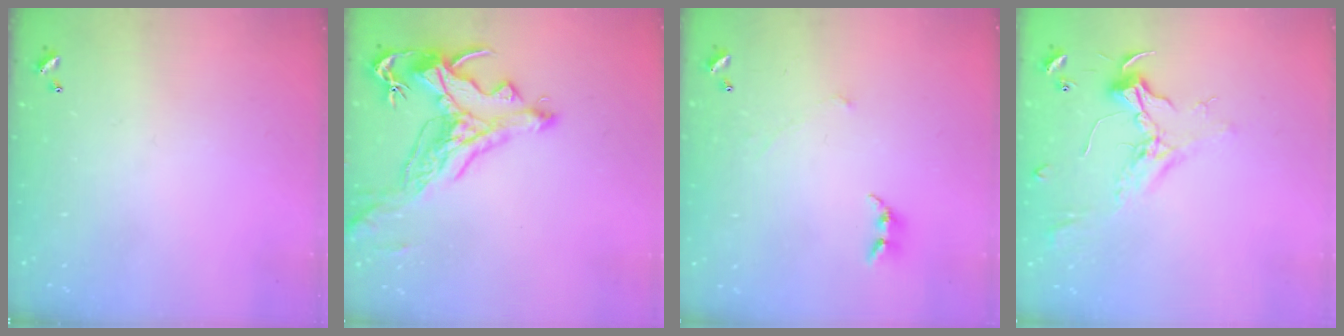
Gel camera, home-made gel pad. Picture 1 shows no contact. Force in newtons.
{"total": 2.2, "press": 1.7, "slide": 1.3}
{"total": 0.7, "press": 0.6, "slide": 0.5}
{"total": 2.4, "press": 2.3, "slide": 0.8}